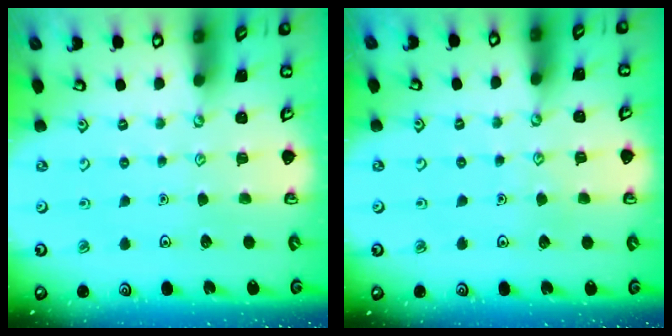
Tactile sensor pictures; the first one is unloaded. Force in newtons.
{"total": 4.0, "press": 4.0, "slide": 0.2}